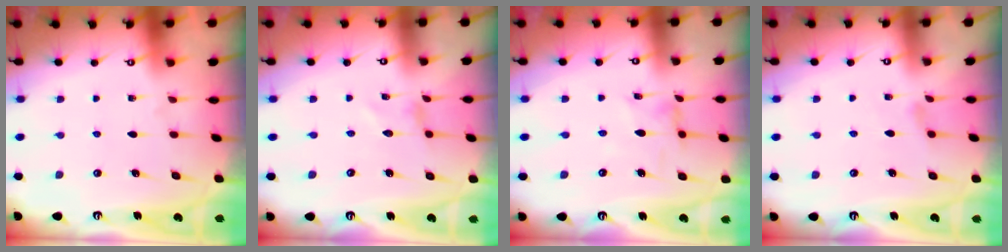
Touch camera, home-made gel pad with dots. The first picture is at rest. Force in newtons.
{"total": 0.0}
{"total": 1.8, "press": 1.7, "slide": 0.3}
{"total": 2.0, "press": 2.0, "slide": 0.5}